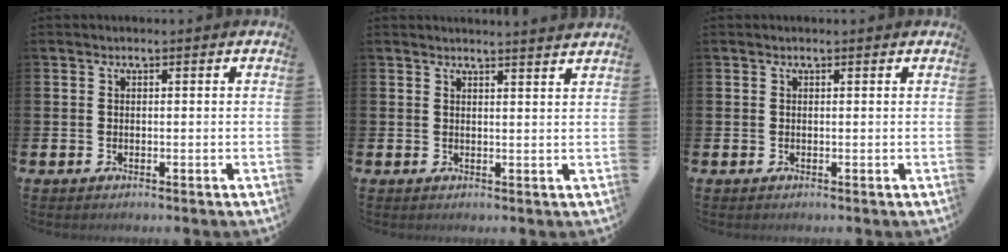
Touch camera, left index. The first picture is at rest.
{"total": 2.3, "force": [2.2, -0.4, -0.1], "torque": [0.009, -0.017, 0.039]}
{"total": 0.0}